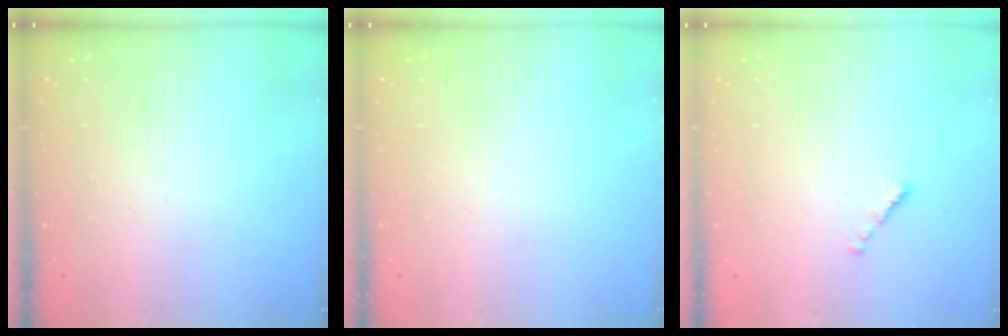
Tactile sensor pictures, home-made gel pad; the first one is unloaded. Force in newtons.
{"total": 0.0}
{"total": 1.3, "press": 1.1, "slide": 0.6}